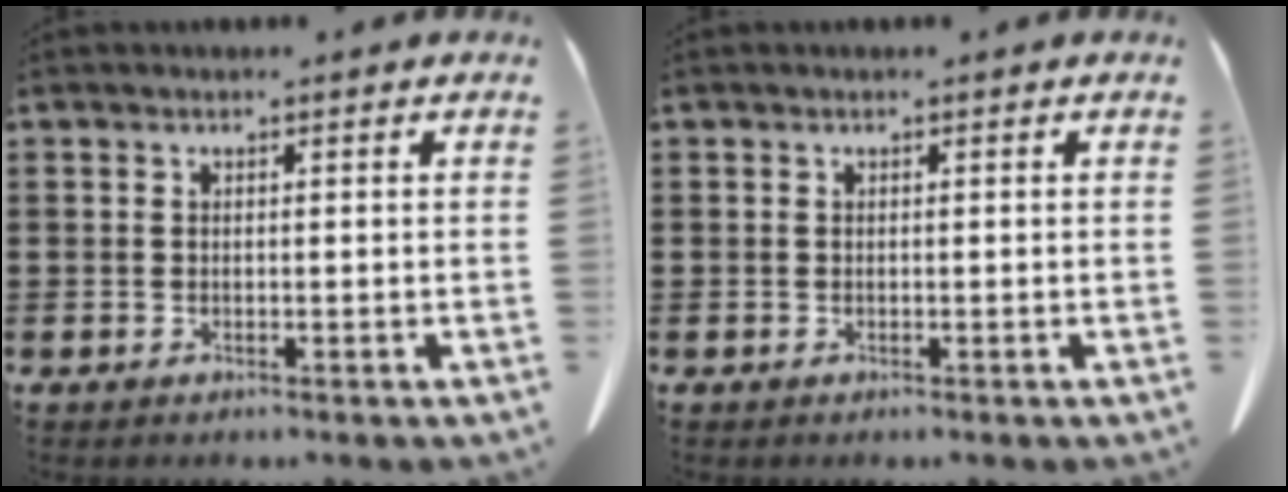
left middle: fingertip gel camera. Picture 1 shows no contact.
{"total": 0.0}